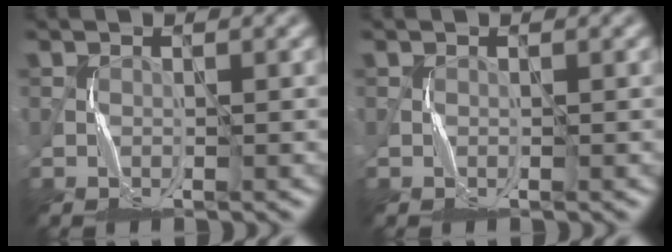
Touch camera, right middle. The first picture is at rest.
{"total": 0.0}